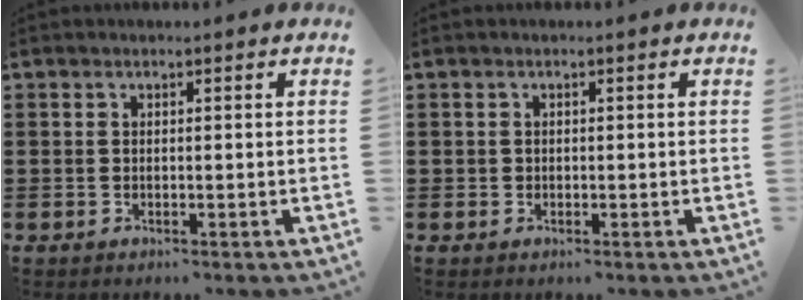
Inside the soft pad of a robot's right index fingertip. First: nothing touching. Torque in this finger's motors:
{"motor_torque": [-0.38, 0.29, 0.02, 0.01]}